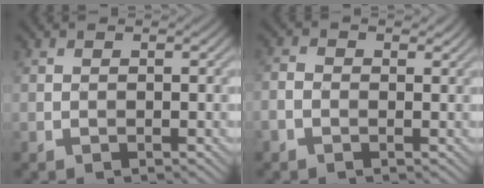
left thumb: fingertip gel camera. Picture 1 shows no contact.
{"total": 2.1, "force": [-0.7, 1.5, 1.3], "torque": [-0.032, 0.001, -0.021]}